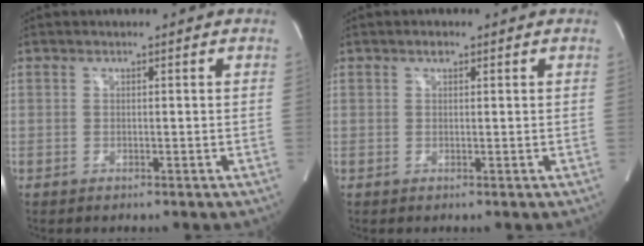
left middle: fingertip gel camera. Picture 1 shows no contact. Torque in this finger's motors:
{"motor_torque": [-0.03, 0.01, 0.00, 0.00]}